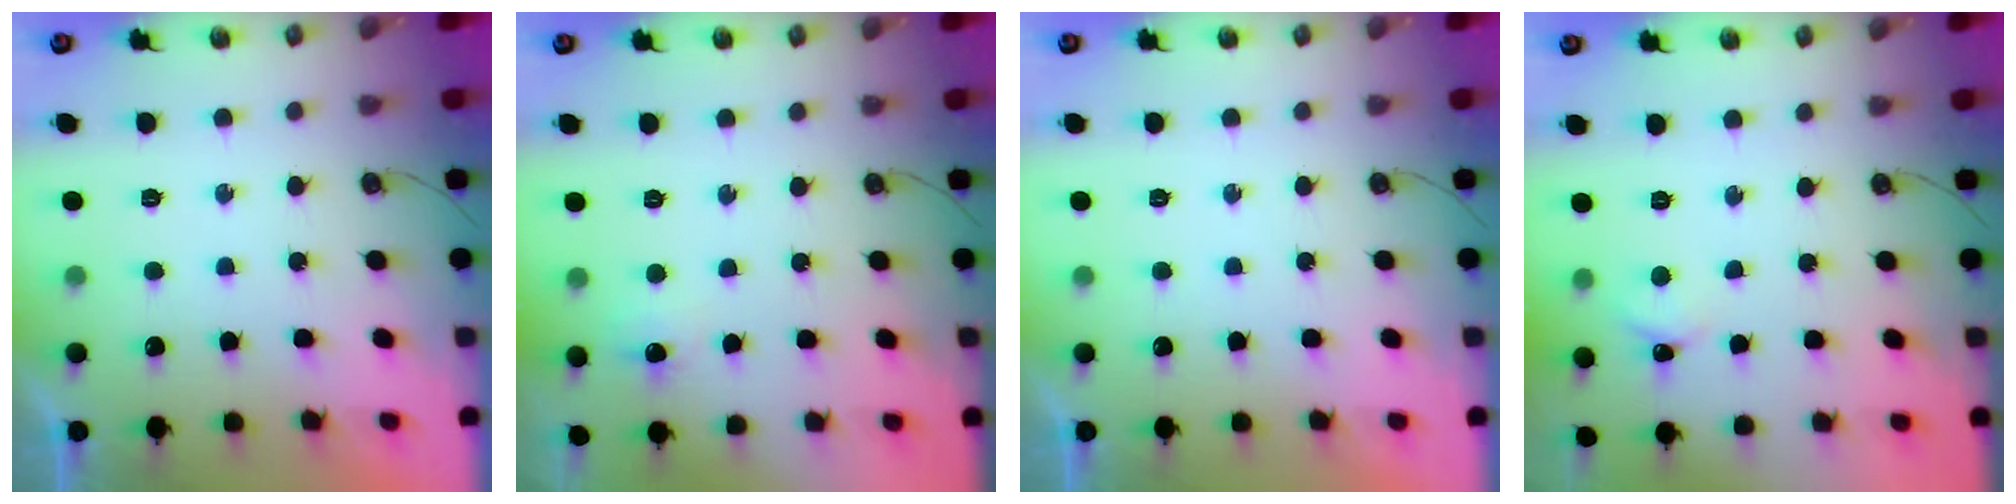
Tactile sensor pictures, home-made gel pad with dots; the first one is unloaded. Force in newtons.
{"total": 6.7, "press": 6.7, "slide": 0.7}
{"total": 0.0}
{"total": 1.7, "press": 1.7, "slide": 0.2}